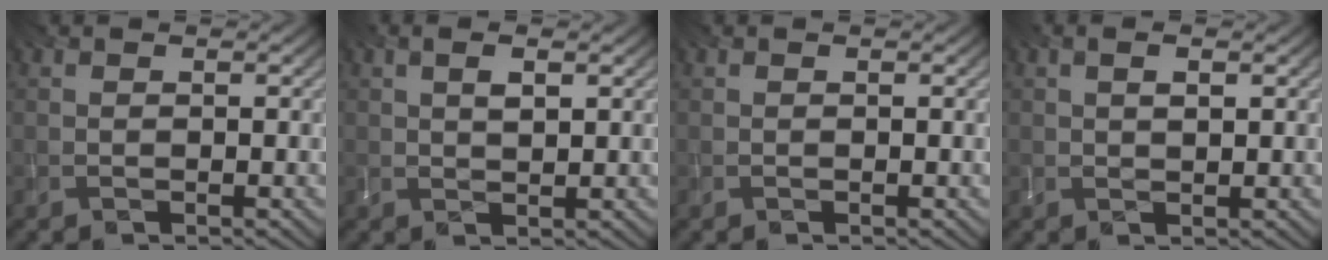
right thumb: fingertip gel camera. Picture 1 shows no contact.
{"total": 2.4, "force": [1.0, 0.9, 2.0], "torque": [-0.042, 0.001, 0.020]}
{"total": 0.0}
{"total": 2.0, "force": [0.8, 0.8, 1.6], "torque": [-0.034, 0.001, 0.017]}